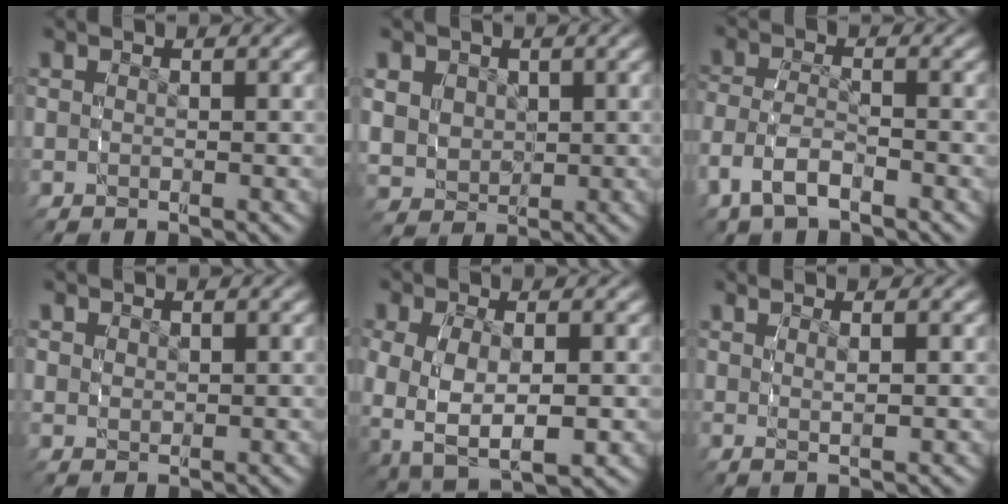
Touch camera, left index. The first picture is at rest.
{"total": 5.4, "force": [0.6, 4.7, 2.5], "torque": [-0.067, -0.029, 0.029]}
{"total": 3.7, "force": [-1.9, 2.1, 2.4], "torque": [-0.062, -0.020, -0.024]}
{"total": 0.8, "force": [0.7, 0.3, 0.3], "torque": [-0.005, -0.009, 0.025]}
{"total": 8.4, "force": [-1.9, 5.8, 5.8], "torque": [-0.140, -0.043, -0.007]}
{"total": 1.9, "force": [1.1, -0.4, 1.6], "torque": [-0.017, 0.001, 0.022]}